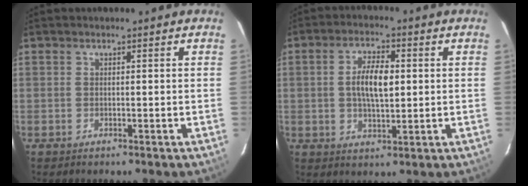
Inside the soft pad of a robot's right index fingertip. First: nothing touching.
{"total": 7.5, "force": [0.7, 3.2, 6.7], "torque": [-0.125, 0.008, 0.015]}